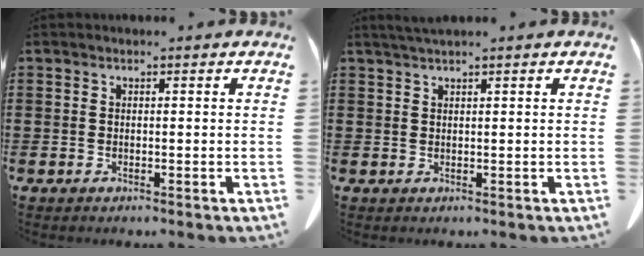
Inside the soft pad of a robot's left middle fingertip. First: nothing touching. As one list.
[{"total": 1.4, "force": [1.2, -0.1, 0.8], "torque": [-0.016, 0.000, 0.023]}]